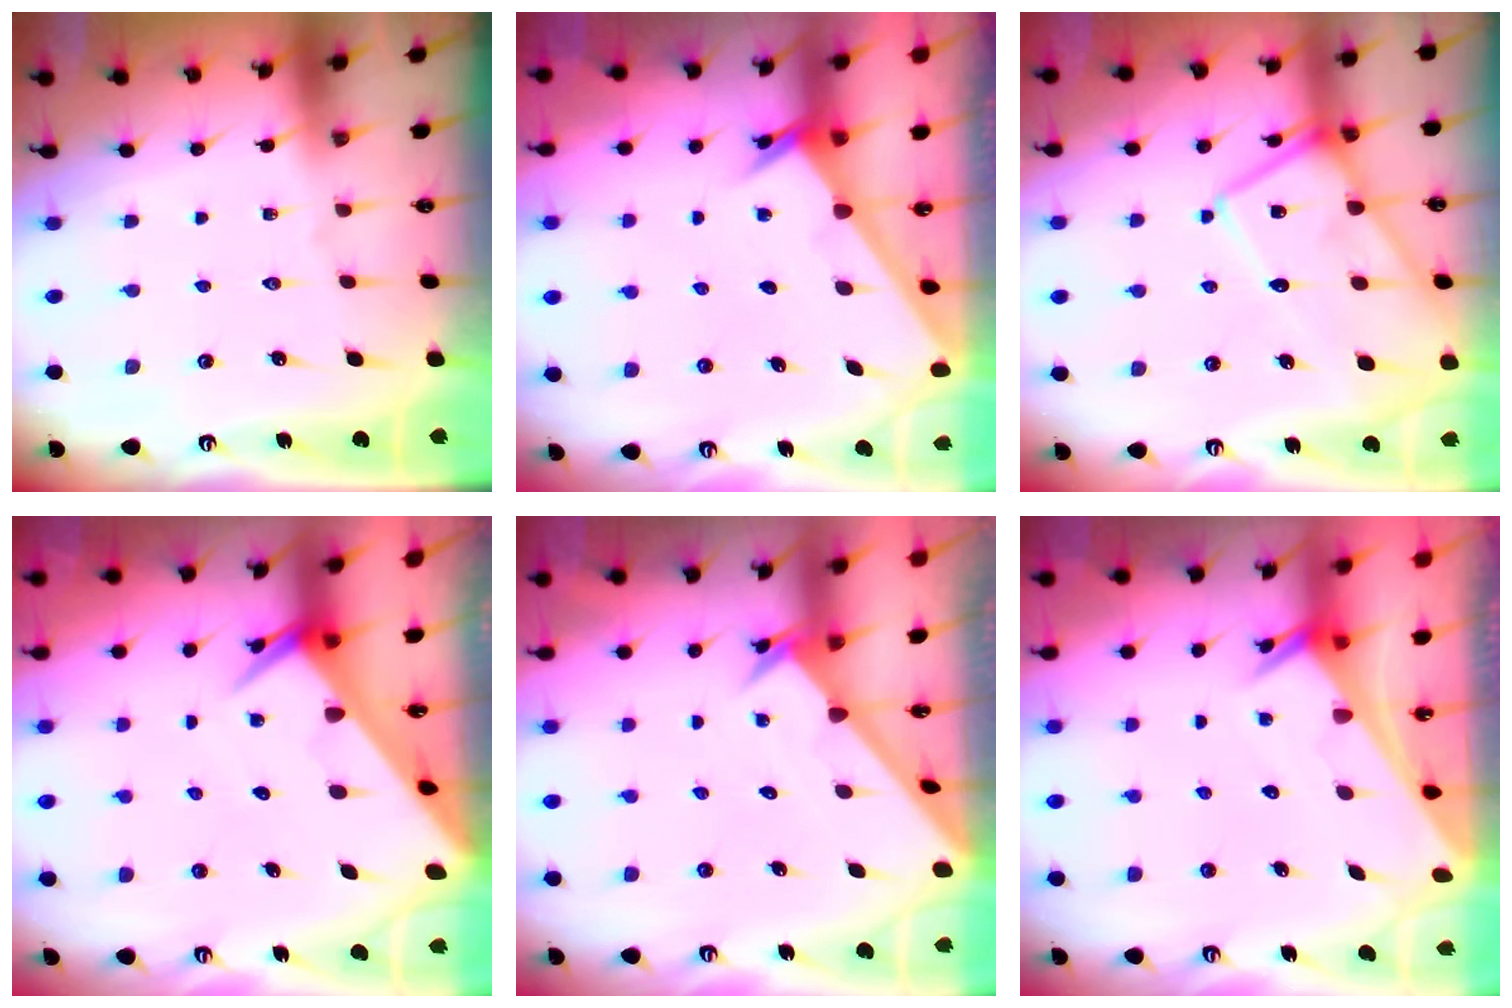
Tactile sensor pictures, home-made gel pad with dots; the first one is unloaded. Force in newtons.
{"total": 2.6, "press": 2.6, "slide": 0.2}
{"total": 13.9, "press": 13.8, "slide": 1.3}
{"total": 5.8, "press": 5.8, "slide": 0.3}
{"total": 2.2, "press": 2.2, "slide": 0.2}
{"total": 2.7, "press": 2.7, "slide": 0.1}